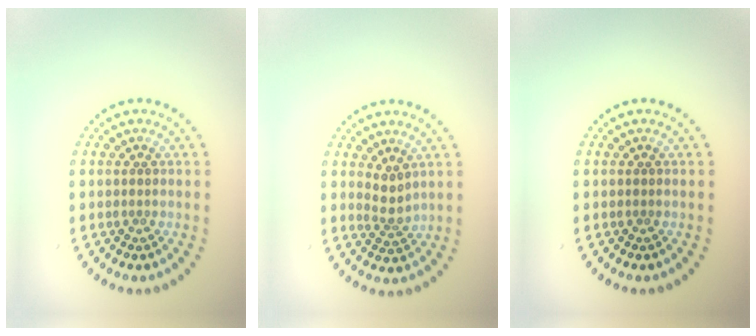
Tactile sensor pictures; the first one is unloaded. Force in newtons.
{"total": 1.8, "press": 1.4, "slide": 1.2}
{"total": 0.0}